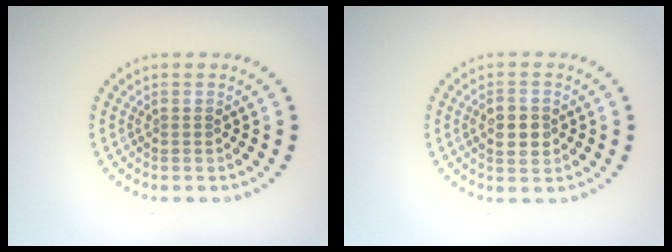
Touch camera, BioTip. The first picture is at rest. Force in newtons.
{"total": 2.7, "press": 2.7, "slide": 0.1}